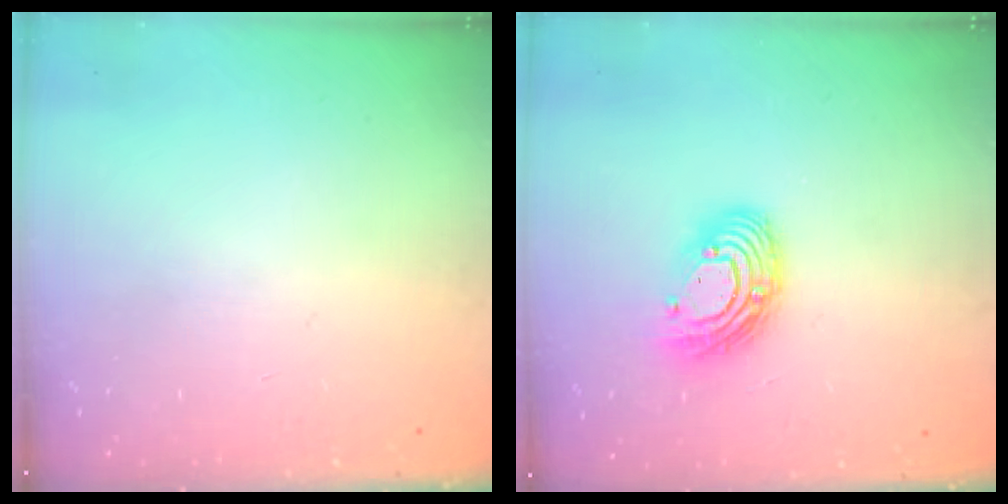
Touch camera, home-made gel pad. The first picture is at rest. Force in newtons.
{"total": 11.5, "press": 11.5, "slide": 0.2}